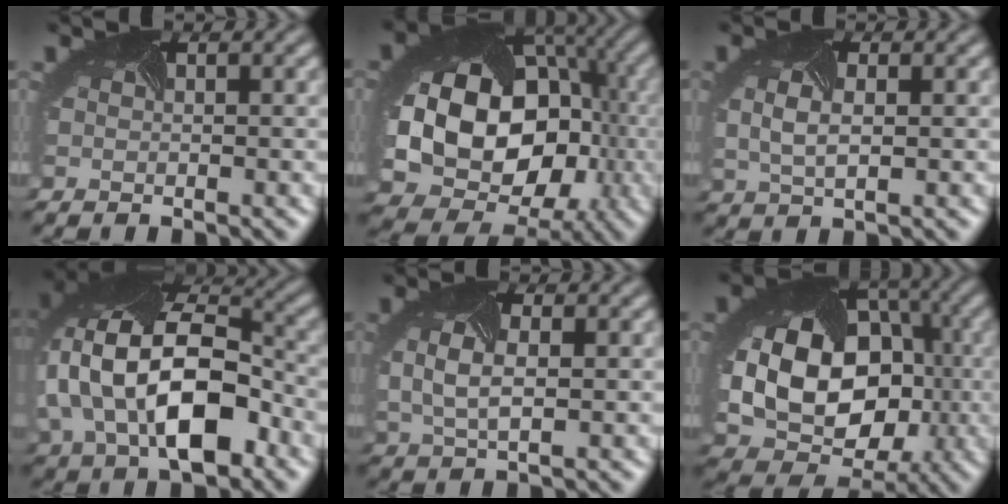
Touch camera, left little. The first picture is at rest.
{"total": 20.0, "force": [-0.9, 16.2, 11.7], "torque": [-0.197, -0.043, -0.005]}
{"total": 3.2, "force": [0.4, 1.8, 2.6], "torque": [-0.059, 0.000, 0.015]}
{"total": 13.8, "force": [-1.5, 8.6, 10.7], "torque": [-0.212, -0.008, -0.023]}
{"total": 3.7, "force": [0.2, 2.0, 3.1], "torque": [-0.074, -0.003, 0.006]}
{"total": 14.7, "force": [-0.7, 11.5, 9.2], "torque": [-0.158, -0.028, -0.004]}